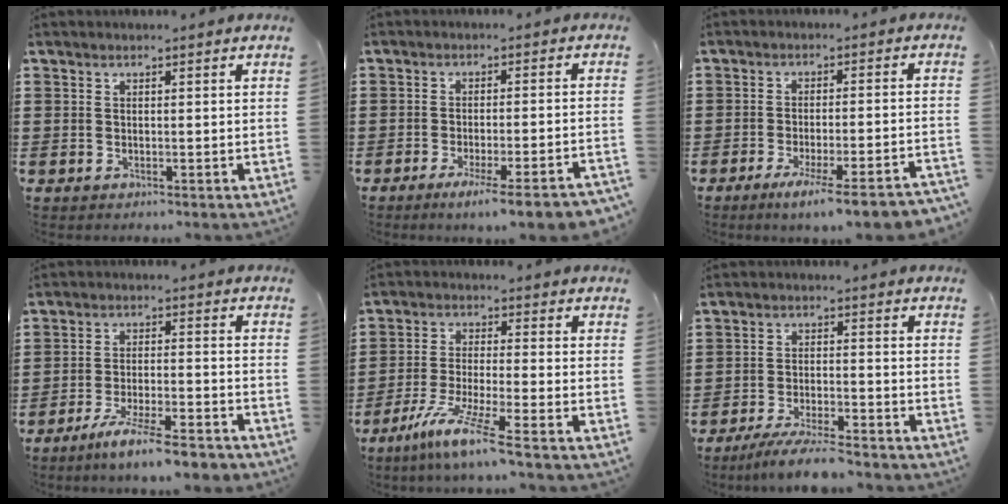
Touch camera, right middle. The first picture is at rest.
{"total": 5.0, "force": [-3.8, -0.5, 3.2], "torque": [-0.048, -0.016, -0.065]}
{"total": 5.7, "force": [-4.4, -0.6, 3.7], "torque": [-0.055, -0.016, -0.075]}
{"total": 6.9, "force": [-5.8, -0.1, 3.6], "torque": [-0.076, -0.014, -0.109]}
{"total": 7.6, "force": [-5.6, -0.4, 5.0], "torque": [-0.107, -0.019, -0.109]}
{"total": 5.5, "force": [-5.0, 0.1, 2.4], "torque": [-0.053, -0.013, -0.094]}